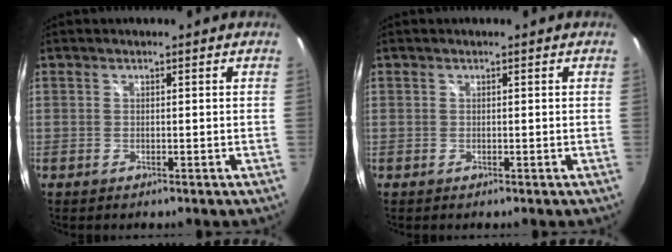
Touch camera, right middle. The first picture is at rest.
{"total": 0.0}